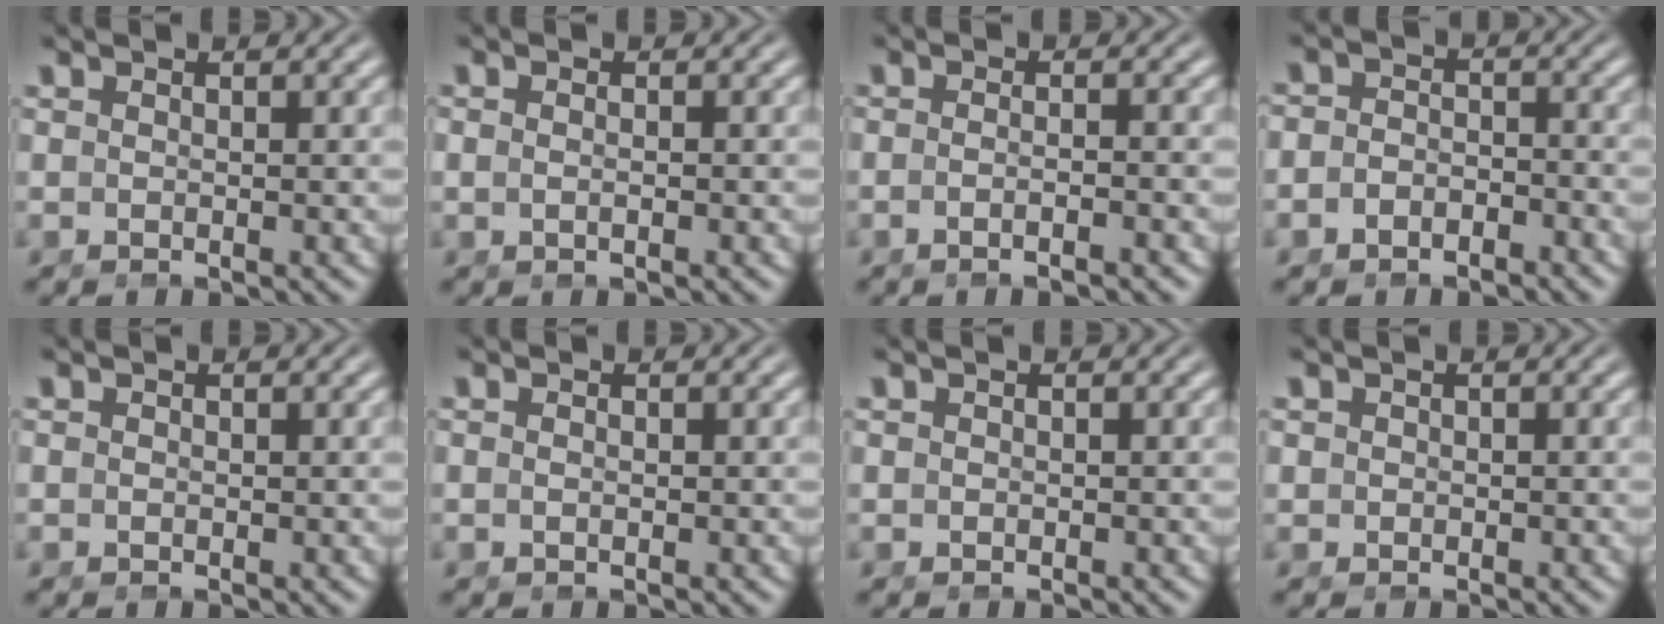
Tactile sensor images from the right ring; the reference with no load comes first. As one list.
[{"total": 1.0, "force": [-0.3, 0.2, 1.0], "torque": [-0.020, -0.003, -0.004]}, {"total": 2.3, "force": [-1.6, -0.5, 1.6], "torque": [-0.028, 0.001, -0.030]}, {"total": 3.1, "force": [-2.5, 1.7, 0.4], "torque": [-0.012, -0.014, -0.041]}, {"total": 0.0}, {"total": 0.6, "force": [-0.3, -0.2, 0.4], "torque": [-0.006, -0.004, -0.005]}, {"total": 0.0}, {"total": 1.0, "force": [0.0, 1.0, 0.2], "torque": [-0.012, -0.006, 0.002]}]